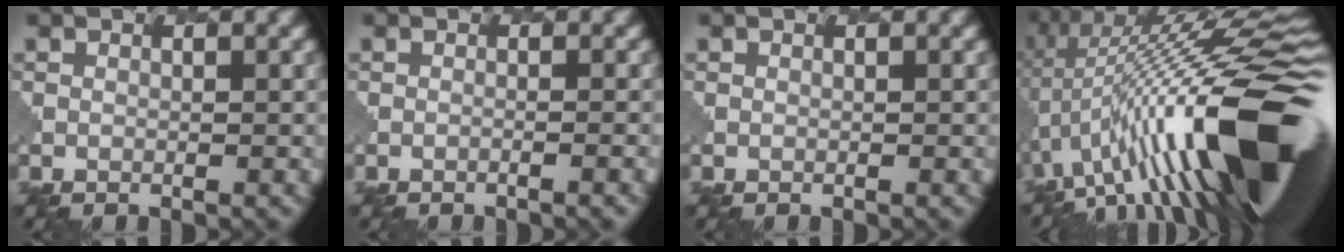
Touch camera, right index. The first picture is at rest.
{"total": 0.9, "force": [-0.4, 0.2, 0.8], "torque": [-0.003, 0.002, -0.018]}
{"total": 0.0}
{"total": 18.2, "force": [-1.3, 5.8, 17.2], "torque": [-0.268, 0.031, -0.027]}